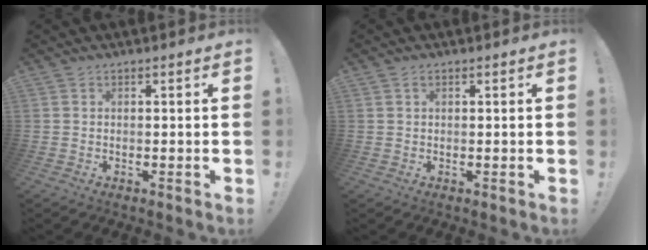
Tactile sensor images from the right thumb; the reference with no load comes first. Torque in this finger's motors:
{"motor_torque": [0.07, -0.05, 0.08, 0.04, 0.01]}